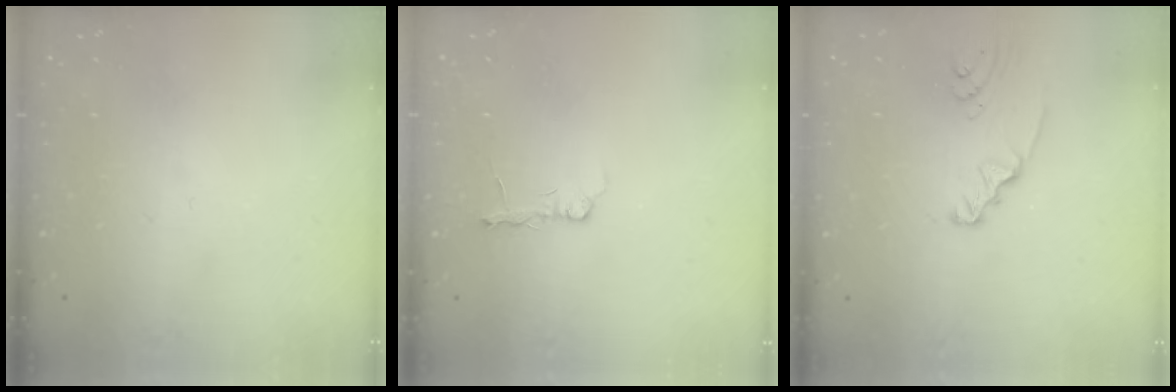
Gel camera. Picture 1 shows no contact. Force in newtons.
{"total": 2.7, "press": 2.7, "slide": 0.4}
{"total": 2.4, "press": 2.4, "slide": 0.3}